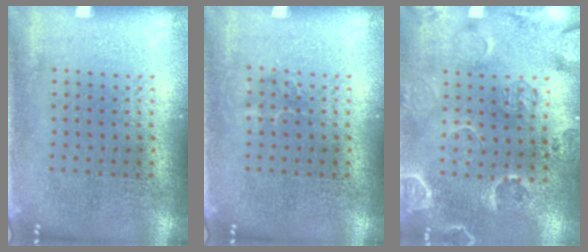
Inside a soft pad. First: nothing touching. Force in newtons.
{"total": 0.9, "press": 0.9, "slide": 0.3}
{"total": 2.5, "press": 2.1, "slide": 1.3}